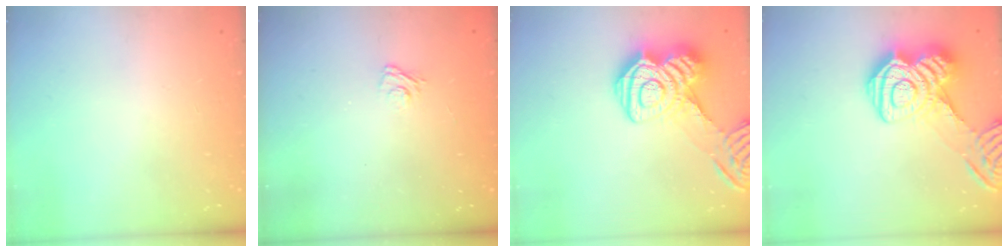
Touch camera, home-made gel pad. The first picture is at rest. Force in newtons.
{"total": 2.9, "press": 2.6, "slide": 1.2}
{"total": 16.9, "press": 16.8, "slide": 1.2}
{"total": 16.9, "press": 16.8, "slide": 1.2}